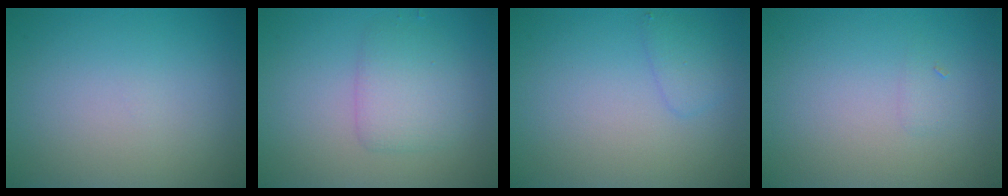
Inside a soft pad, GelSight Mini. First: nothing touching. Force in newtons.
{"total": 2.9, "press": 2.9, "slide": 0.0}
{"total": 1.4, "press": 1.4, "slide": 0.1}
{"total": 0.7, "press": 0.7, "slide": 0.0}